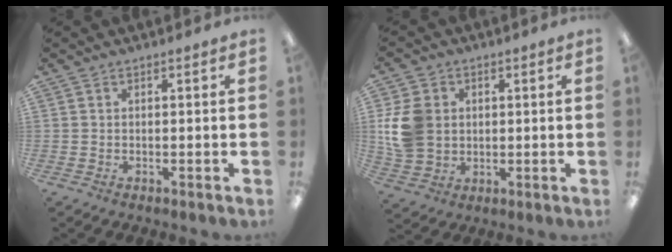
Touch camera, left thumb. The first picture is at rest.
{"total": 11.1, "force": [1.4, 9.3, 5.8], "torque": [-0.131, 0.016, 0.028]}